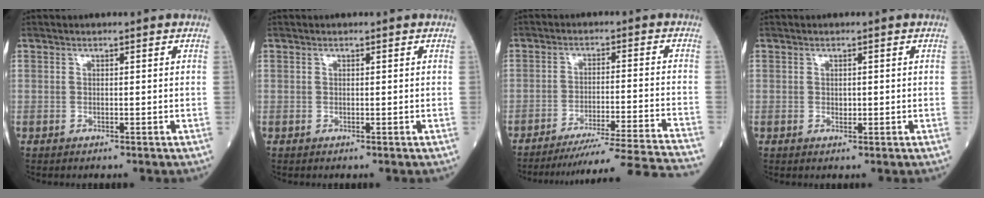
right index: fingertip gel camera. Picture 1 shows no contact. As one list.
[{"total": 0.0}, {"total": 22.5, "force": [-21.0, -3.6, 7.0], "torque": [-0.053, -0.049, -0.286]}, {"total": 0.9, "force": [0.0, 0.6, 0.6], "torque": [-0.004, 0.001, 0.002]}]